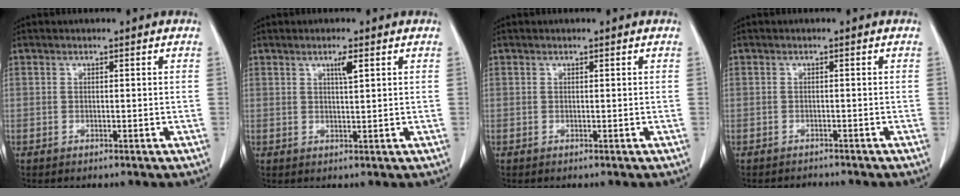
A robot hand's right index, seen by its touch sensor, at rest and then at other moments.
{"total": 2.1, "force": [1.0, 0.1, 1.8], "torque": [-0.035, -0.003, 0.018]}
{"total": 0.0}
{"total": 1.6, "force": [-1.5, 0.5, -0.2], "torque": [-0.002, -0.005, -0.022]}